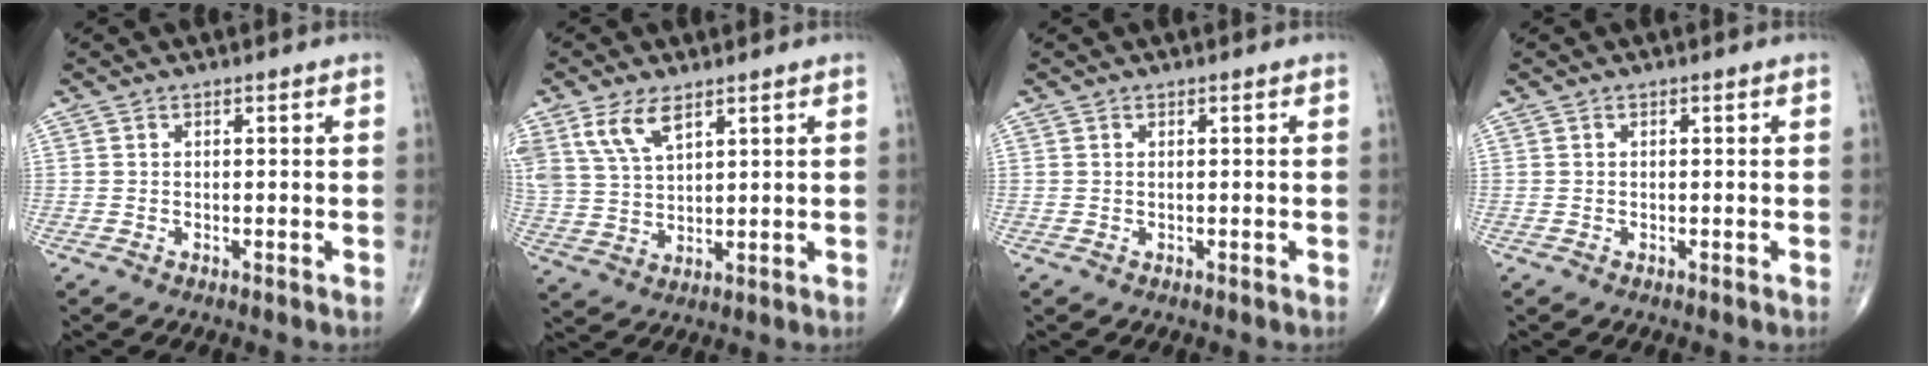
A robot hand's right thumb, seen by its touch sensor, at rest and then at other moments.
{"total": 8.0, "force": [4.7, 3.7, 5.2], "torque": [-0.105, -0.011, 0.104]}
{"total": 0.0}
{"total": 0.0}